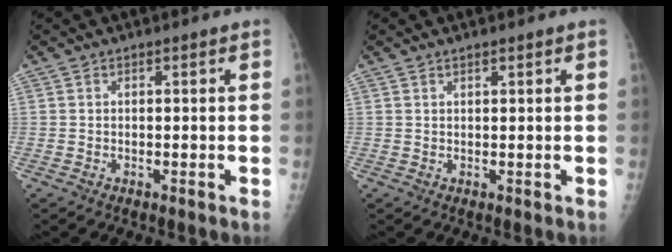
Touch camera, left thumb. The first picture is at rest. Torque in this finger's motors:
{"motor_torque": [0.06, 0.21, -0.13, -0.03, -0.01]}